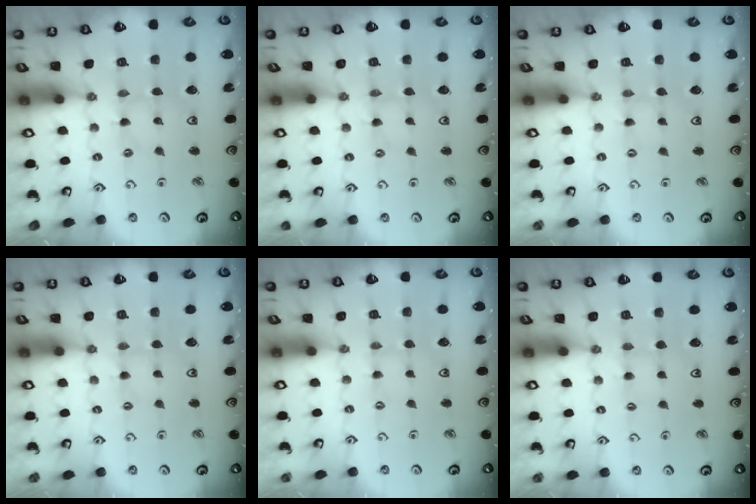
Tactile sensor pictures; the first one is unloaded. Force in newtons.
{"total": 0.8, "press": 0.8, "slide": 0.2}
{"total": 0.0}
{"total": 3.2, "press": 3.1, "slide": 0.5}
{"total": 1.2, "press": 1.1, "slide": 0.2}
{"total": 2.8, "press": 2.8, "slide": 0.4}